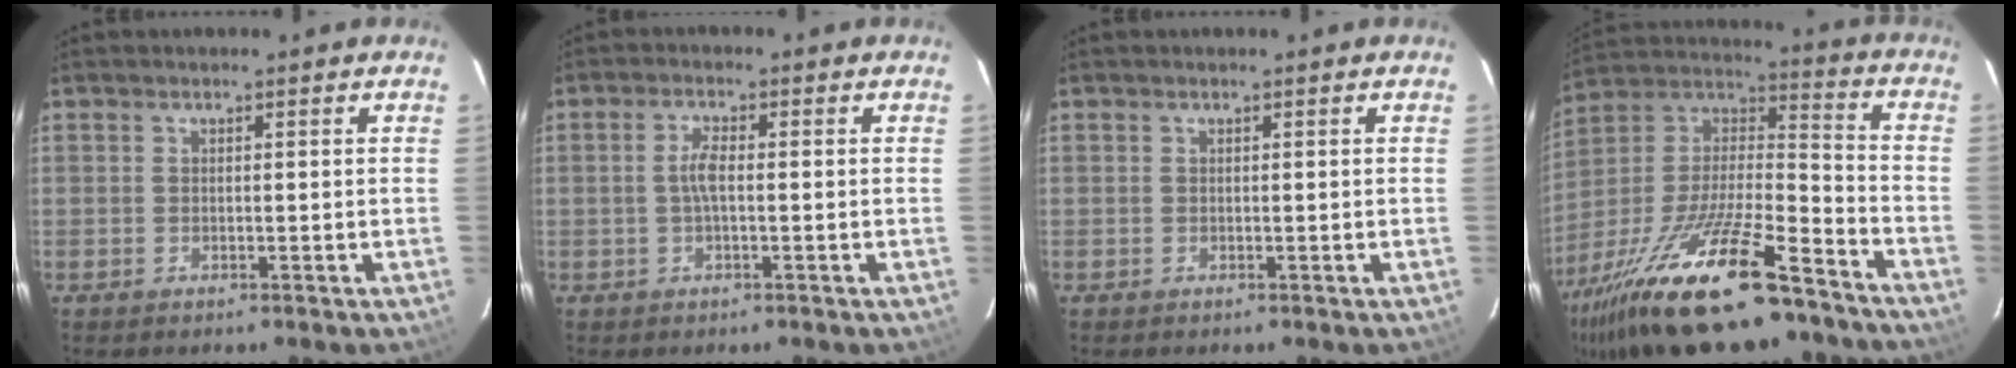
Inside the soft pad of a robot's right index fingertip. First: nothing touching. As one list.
[{"total": 3.0, "force": [-0.3, 0.8, 2.8], "torque": [-0.059, 0.005, -0.004]}, {"total": 0.0}, {"total": 27.6, "force": [-19.0, 7.7, 18.5], "torque": [-0.352, -0.030, -0.313]}]